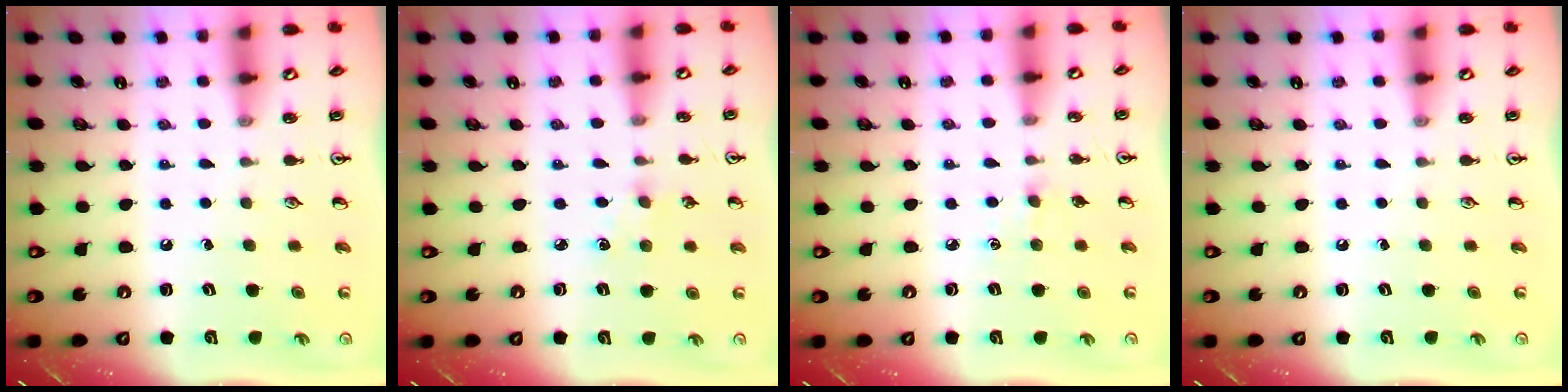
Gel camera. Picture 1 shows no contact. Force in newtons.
{"total": 4.1, "press": 4.1, "slide": 0.5}
{"total": 2.8, "press": 2.7, "slide": 0.5}
{"total": 0.0}